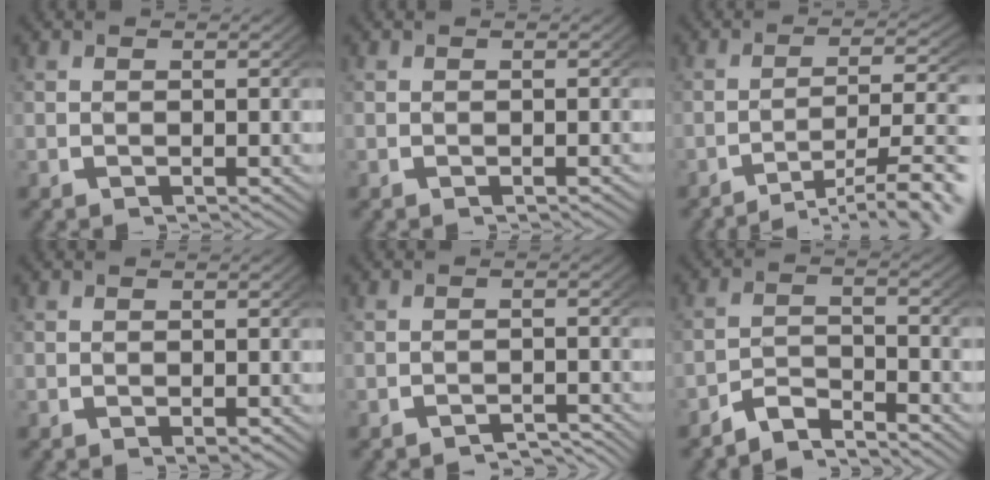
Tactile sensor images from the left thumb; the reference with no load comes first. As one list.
[{"total": 0.0}, {"total": 6.8, "force": [-3.6, 2.9, 5.0], "torque": [-0.075, -0.014, -0.046]}, {"total": 0.8, "force": [-0.1, 0.4, 0.6], "torque": [-0.009, -0.004, 0.003]}, {"total": 2.8, "force": [-2.6, 0.6, 0.8], "torque": [-0.008, -0.007, -0.037]}, {"total": 3.6, "force": [-2.9, 1.2, 1.6], "torque": [-0.023, -0.004, -0.057]}]